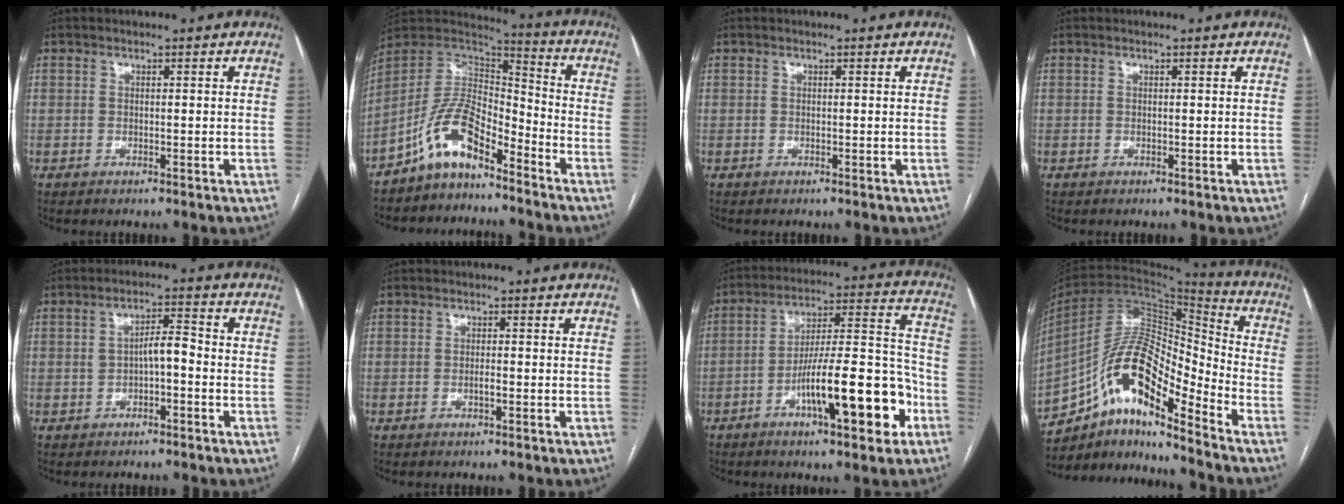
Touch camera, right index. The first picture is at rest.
{"total": 10.5, "force": [-7.4, 4.5, 5.9], "torque": [-0.118, 0.039, -0.140]}
{"total": 0.0}
{"total": 0.0}
{"total": 4.1, "force": [-0.6, 1.5, 3.8], "torque": [-0.065, 0.019, -0.008]}
{"total": 1.0, "force": [-0.4, 0.2, 0.9], "torque": [-0.017, 0.001, -0.005]}
{"total": 17.2, "force": [-7.3, 3.1, 15.2], "torque": [-0.242, 0.016, -0.107]}
{"total": 16.1, "force": [-10.2, 4.2, 11.7], "torque": [-0.213, 0.044, -0.174]}